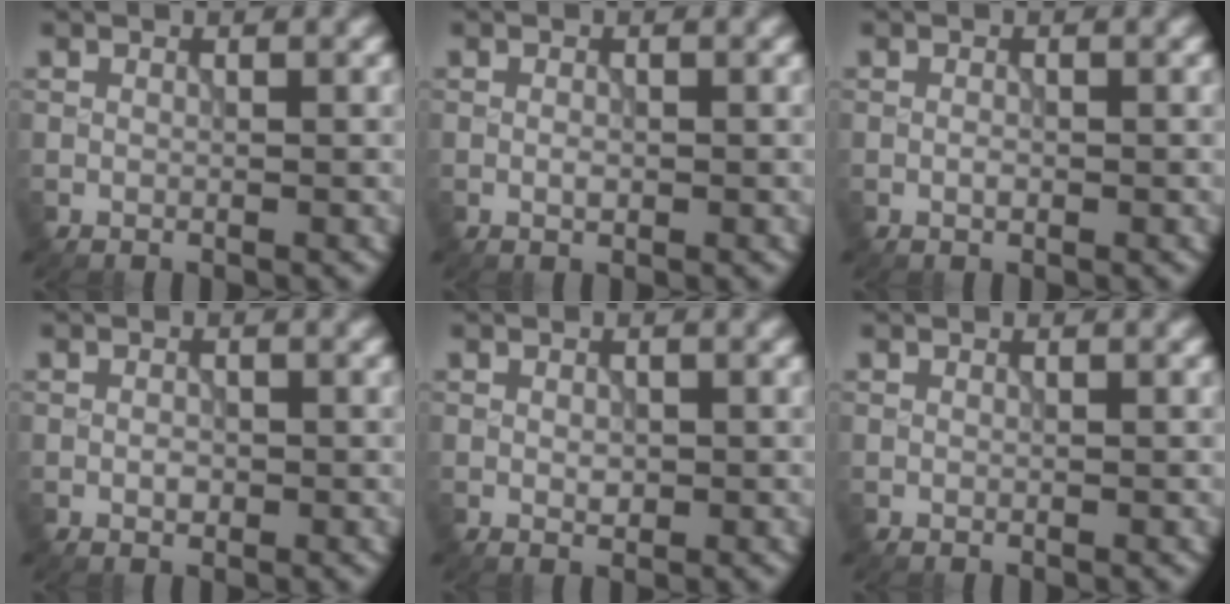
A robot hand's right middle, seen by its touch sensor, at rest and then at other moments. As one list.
[{"total": 0.7, "force": [-0.2, 0.4, 0.6], "torque": [-0.011, 0.000, -0.003]}, {"total": 0.6, "force": [-0.2, 0.3, 0.5], "torque": [-0.011, 0.000, -0.004]}, {"total": 0.9, "force": [-0.2, 0.6, 0.6], "torque": [-0.011, -0.001, -0.006]}, {"total": 1.0, "force": [-0.1, 0.7, 0.7], "torque": [-0.012, -0.003, -0.001]}, {"total": 0.0}]